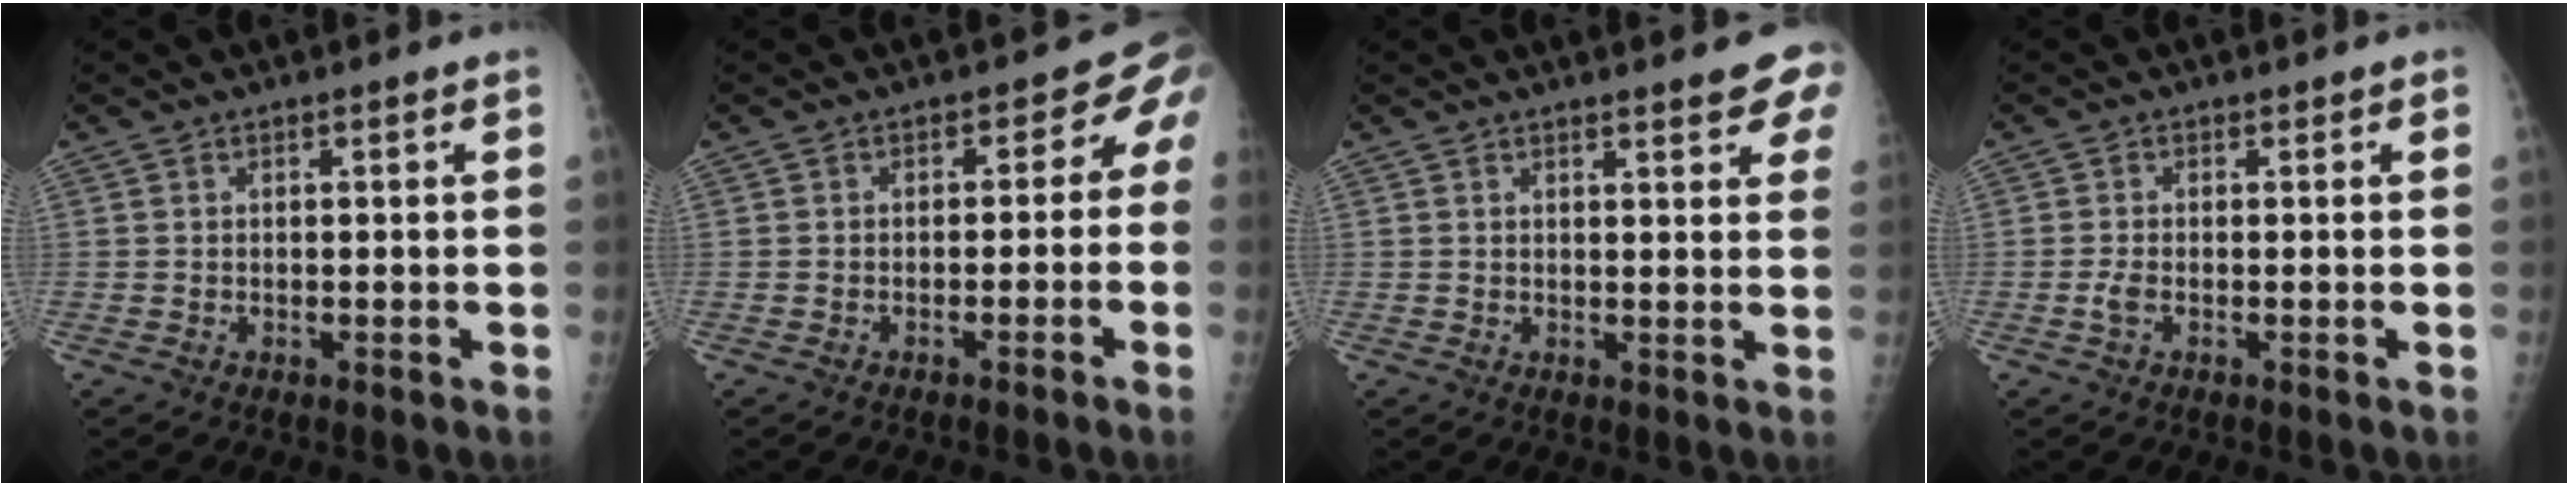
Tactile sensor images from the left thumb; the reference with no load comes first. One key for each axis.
{"total": 3.8, "fx": -1.6, "fy": 3.1, "fz": 1.7, "tx": 0.010, "ty": 0.022, "tz": -0.028}
{"total": 6.2, "fx": 4.3, "fy": 1.6, "fz": 4.2, "tx": -0.029, "ty": -0.014, "tz": 0.045}
{"total": 1.6, "fx": -0.4, "fy": 0.9, "fz": 1.3, "tx": -0.024, "ty": 0.000, "tz": -0.009}